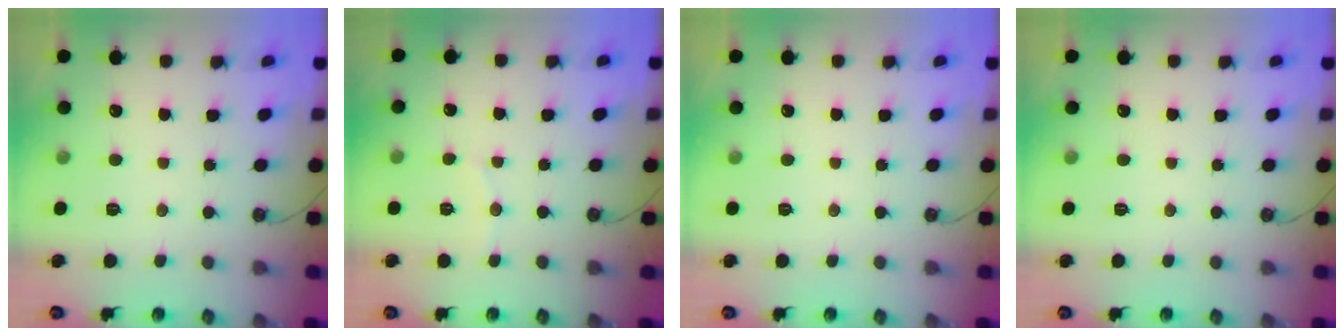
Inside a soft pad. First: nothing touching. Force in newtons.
{"total": 3.6, "press": 3.6, "slide": 0.2}
{"total": 0.0}
{"total": 0.0}